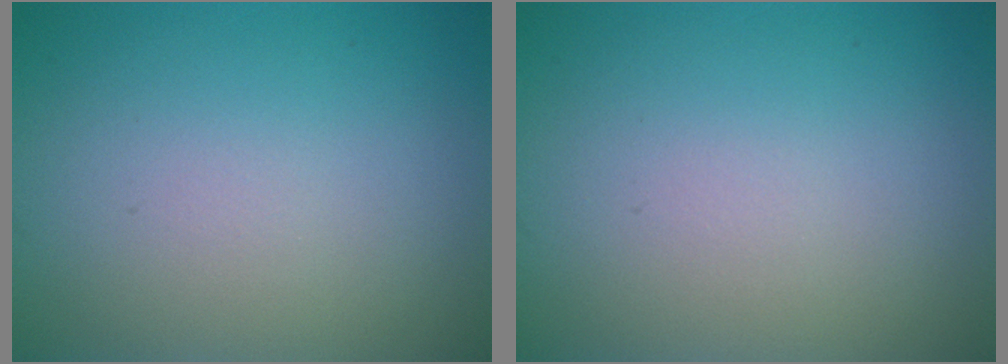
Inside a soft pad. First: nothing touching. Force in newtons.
{"total": 0.0}